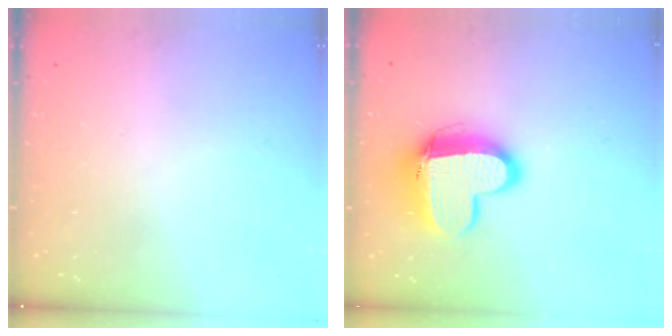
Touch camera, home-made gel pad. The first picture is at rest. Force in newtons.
{"total": 13.5, "press": 13.5, "slide": 1.4}